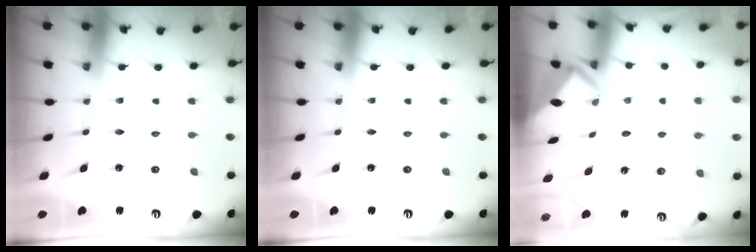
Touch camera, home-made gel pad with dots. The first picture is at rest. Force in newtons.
{"total": 0.0}
{"total": 3.9, "press": 3.9, "slide": 0.3}